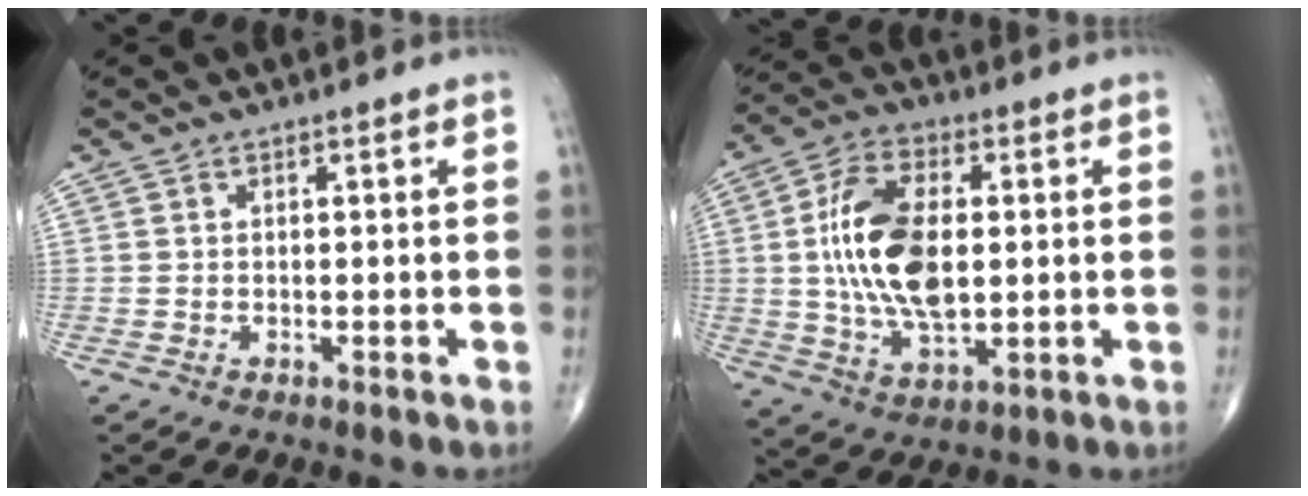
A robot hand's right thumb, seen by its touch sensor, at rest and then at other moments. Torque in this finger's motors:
{"motor_torque": [1.42, 3.59, 1.74, 0.07, 0.26]}